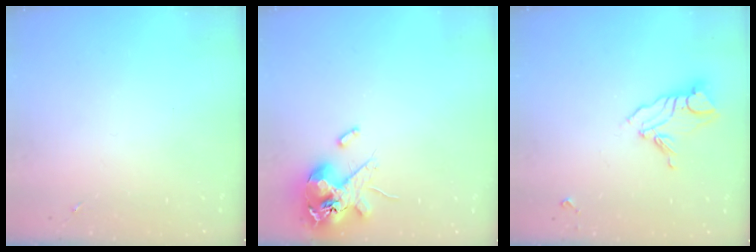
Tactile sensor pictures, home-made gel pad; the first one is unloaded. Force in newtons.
{"total": 13.4, "press": 13.2, "slide": 2.3}
{"total": 10.7, "press": 10.6, "slide": 1.0}